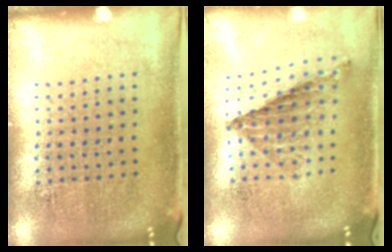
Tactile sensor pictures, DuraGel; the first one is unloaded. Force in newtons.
{"total": 0.8, "press": 0.8, "slide": 0.0}